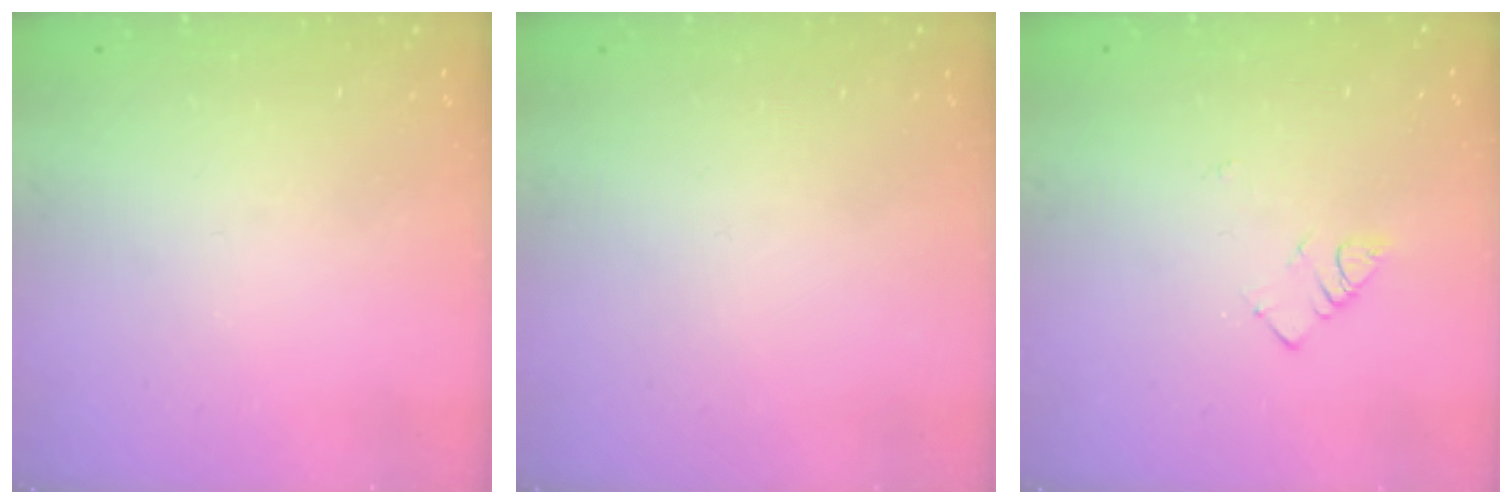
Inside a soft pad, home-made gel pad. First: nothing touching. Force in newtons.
{"total": 1.5, "press": 1.5, "slide": 0.1}
{"total": 2.8, "press": 2.7, "slide": 0.4}